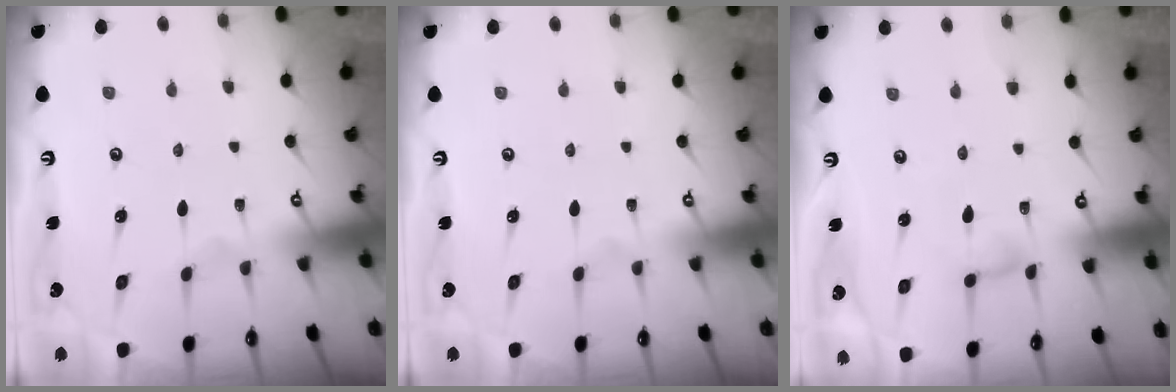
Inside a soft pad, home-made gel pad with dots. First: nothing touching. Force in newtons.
{"total": 0.0}
{"total": 3.5, "press": 3.5, "slide": 0.2}